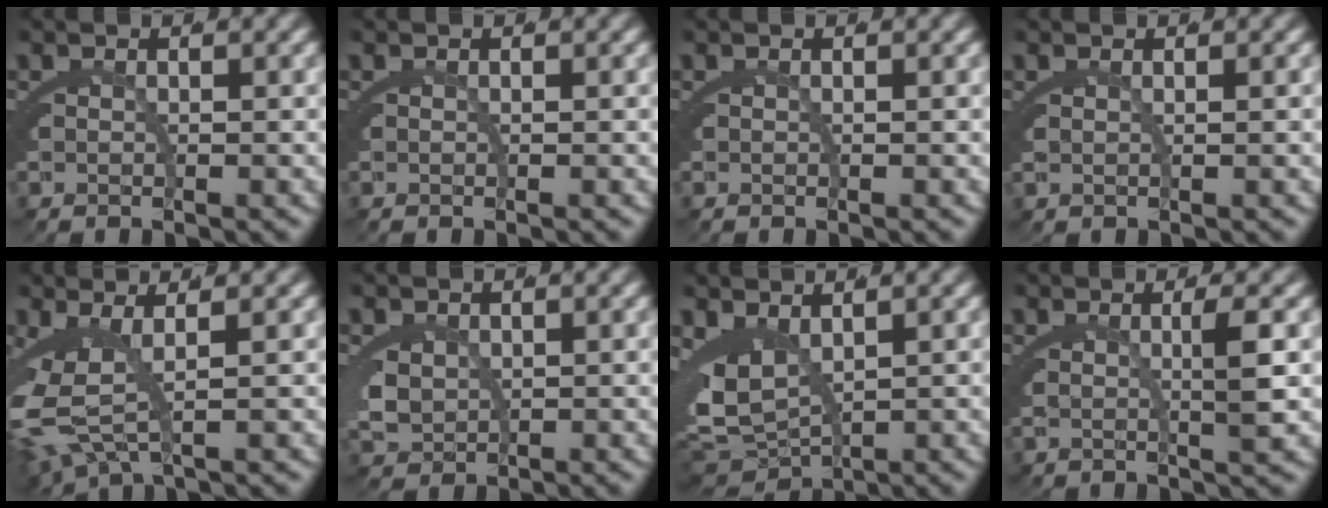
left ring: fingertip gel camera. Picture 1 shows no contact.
{"total": 0.0}
{"total": 0.0}
{"total": 1.0, "force": [0.6, -0.5, 0.7], "torque": [-0.012, 0.000, 0.015]}
{"total": 6.6, "force": [-0.3, 3.7, 5.5], "torque": [-0.136, -0.024, 0.009]}
{"total": 3.2, "force": [0.4, 2.7, 1.6], "torque": [-0.056, -0.022, 0.024]}
{"total": 8.8, "force": [0.0, 7.2, 4.9], "torque": [-0.128, -0.029, 0.010]}
{"total": 2.6, "force": [0.9, -0.7, 2.4], "torque": [-0.033, -0.003, 0.022]}